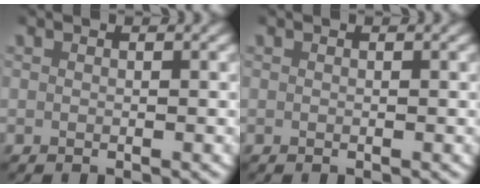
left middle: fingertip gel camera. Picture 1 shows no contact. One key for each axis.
{"total": 0.0}